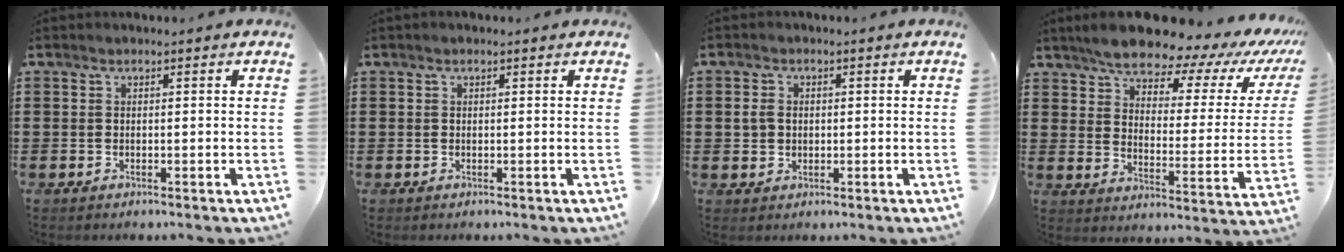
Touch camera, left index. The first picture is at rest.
{"total": 0.0}
{"total": 2.2, "force": [0.3, 1.8, 1.2], "torque": [-0.036, 0.005, 0.002]}
{"total": 9.5, "force": [8.4, 1.7, 3.9], "torque": [-0.094, -0.058, 0.141]}